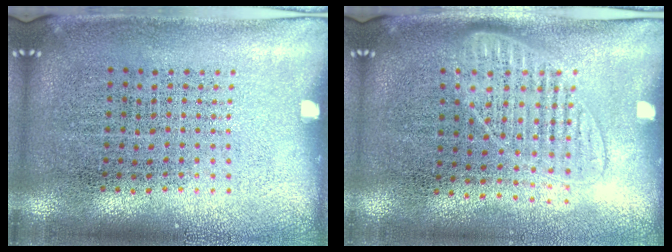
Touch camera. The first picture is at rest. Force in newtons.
{"total": 1.3, "press": 1.2, "slide": 0.6}